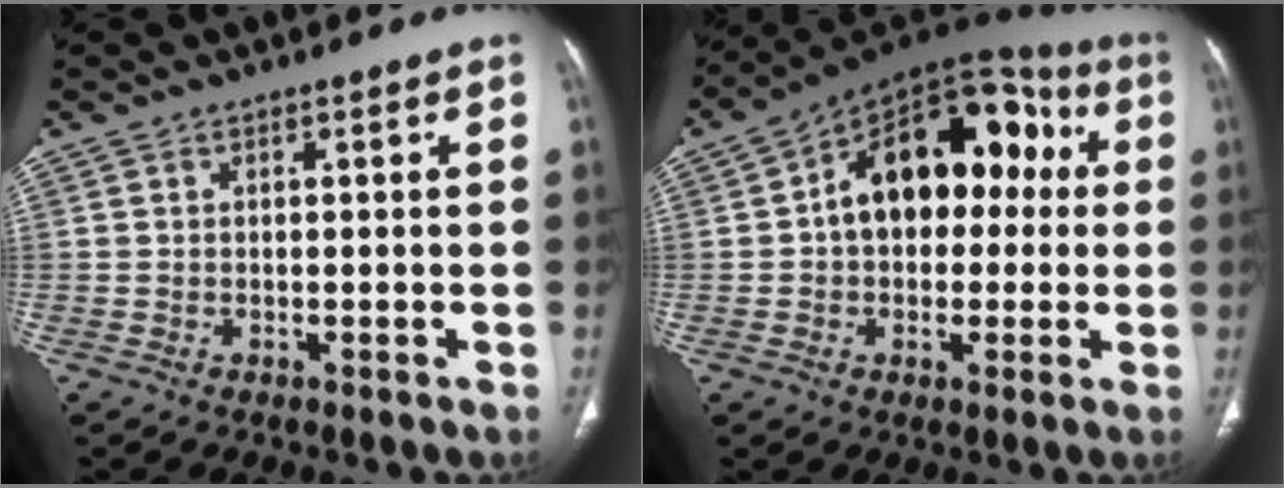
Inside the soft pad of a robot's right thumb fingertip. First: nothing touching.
{"total": 19.7, "force": [2.3, 12.6, 14.9], "torque": [-0.178, 0.049, 0.027]}